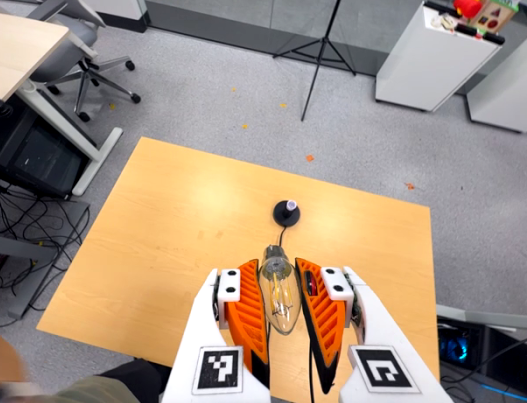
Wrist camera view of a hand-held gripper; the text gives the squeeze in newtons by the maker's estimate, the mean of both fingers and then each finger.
{"total": 18.1, "left": 19.1, "right": 17.1}